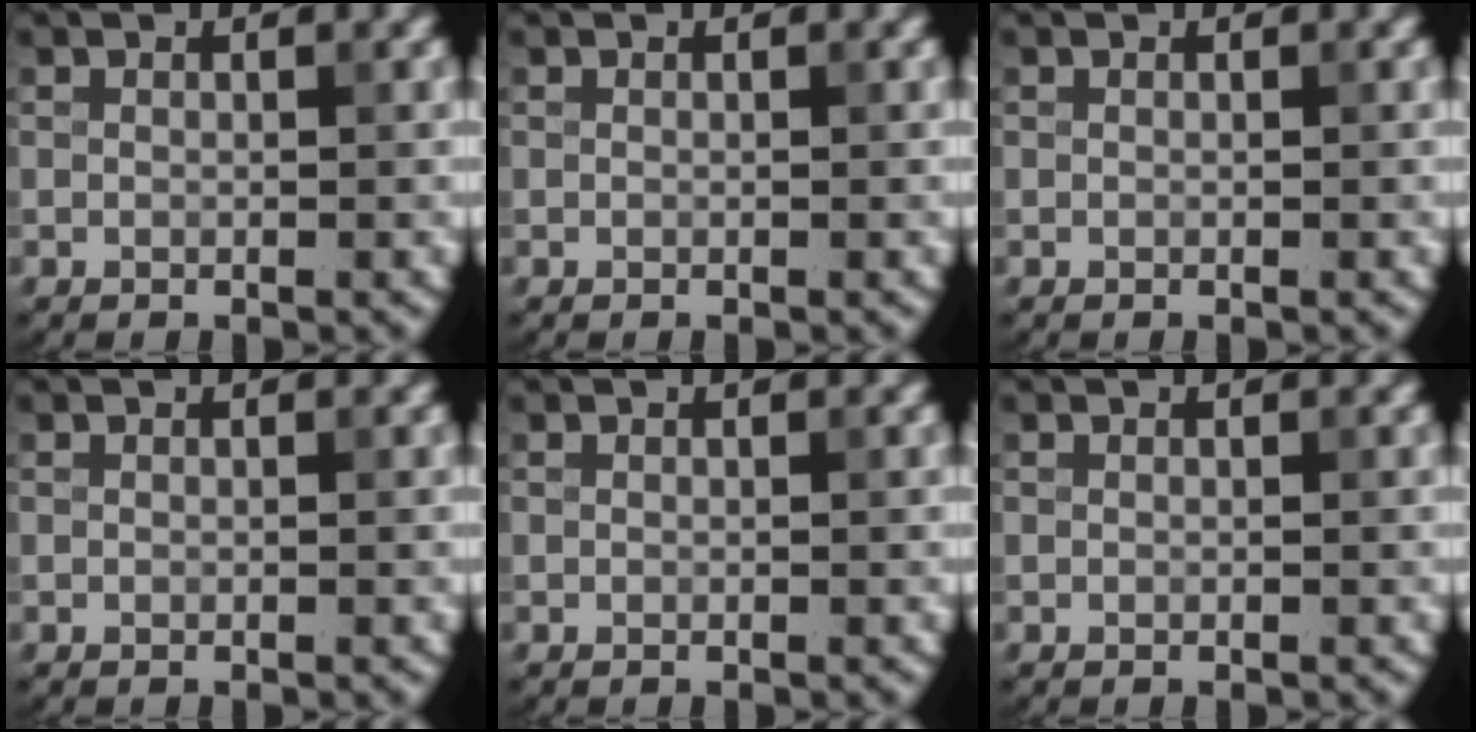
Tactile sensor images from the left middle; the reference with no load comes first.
{"total": 0.0}
{"total": 0.0}
{"total": 0.0}
{"total": 0.0}
{"total": 0.0}